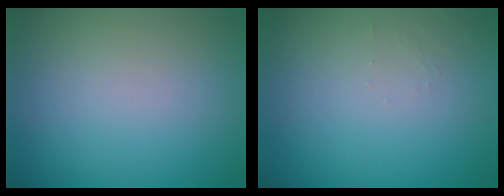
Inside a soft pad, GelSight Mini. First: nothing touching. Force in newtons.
{"total": 0.7, "press": 0.7, "slide": 0.1}